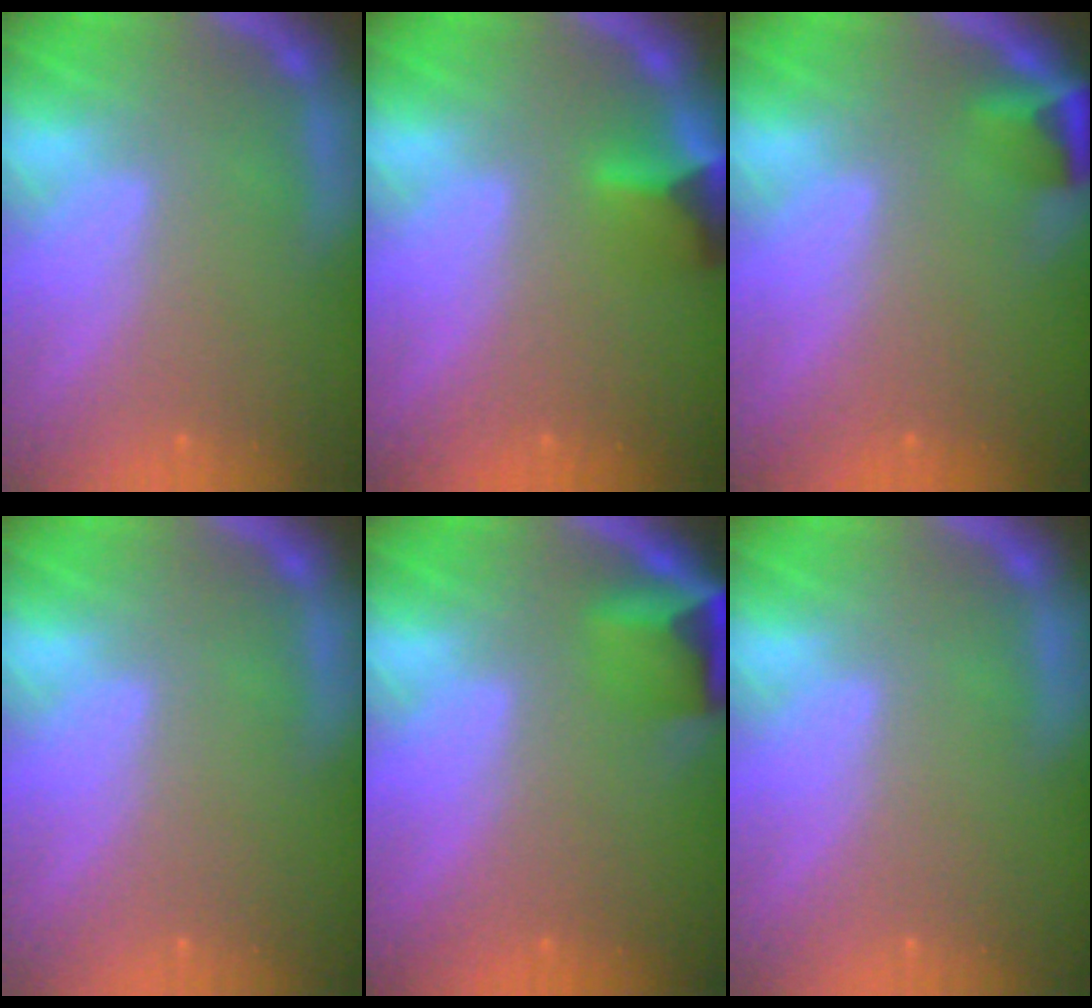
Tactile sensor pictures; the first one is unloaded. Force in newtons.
{"total": 3.4}
{"total": 2.4}
{"total": 0.0}
{"total": 4.4}
{"total": 0.0}